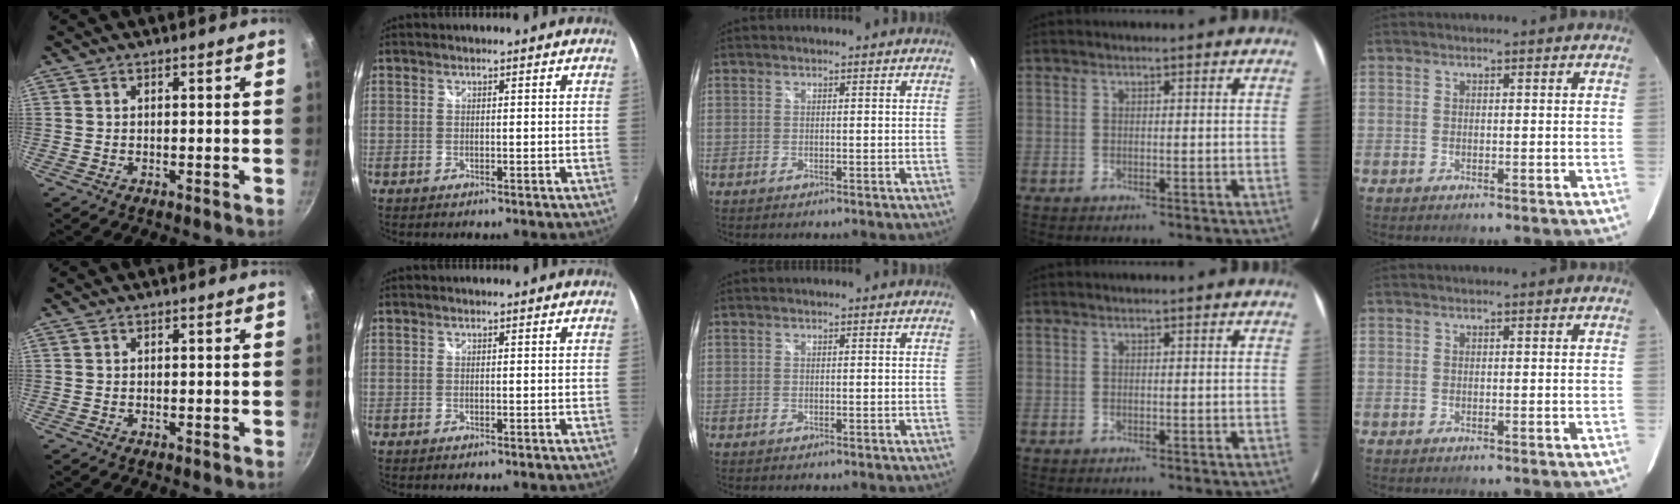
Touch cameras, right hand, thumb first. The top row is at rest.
{}